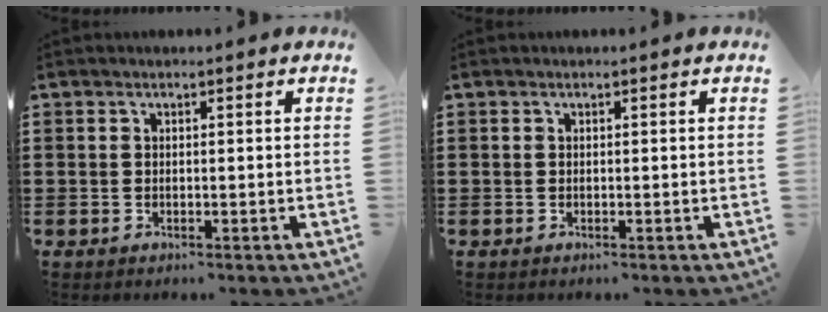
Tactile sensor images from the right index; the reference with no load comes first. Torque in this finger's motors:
{"motor_torque": [0.00, 0.00, 0.00, -0.01]}